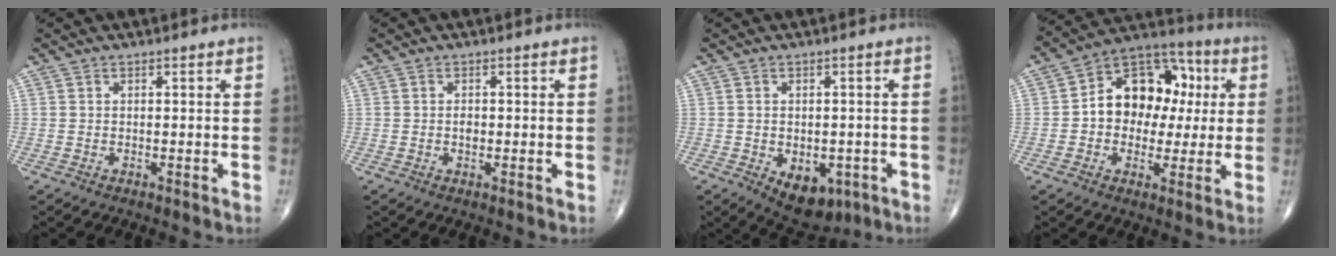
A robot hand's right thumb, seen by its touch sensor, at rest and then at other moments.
{"total": 1.5, "force": [-0.3, 0.8, 1.2], "torque": [-0.016, 0.000, -0.007]}
{"total": 8.9, "force": [-3.5, 5.6, 5.9], "torque": [-0.059, 0.008, -0.037]}
{"total": 15.6, "force": [1.3, 11.7, 10.3], "torque": [-0.103, 0.031, 0.009]}